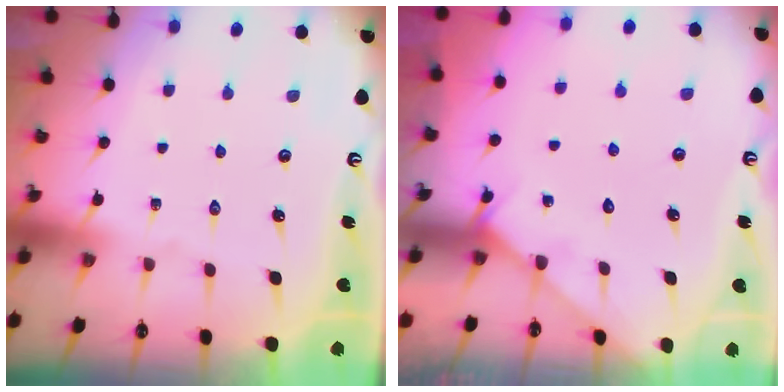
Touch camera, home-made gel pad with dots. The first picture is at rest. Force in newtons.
{"total": 2.8, "press": 2.7, "slide": 0.4}